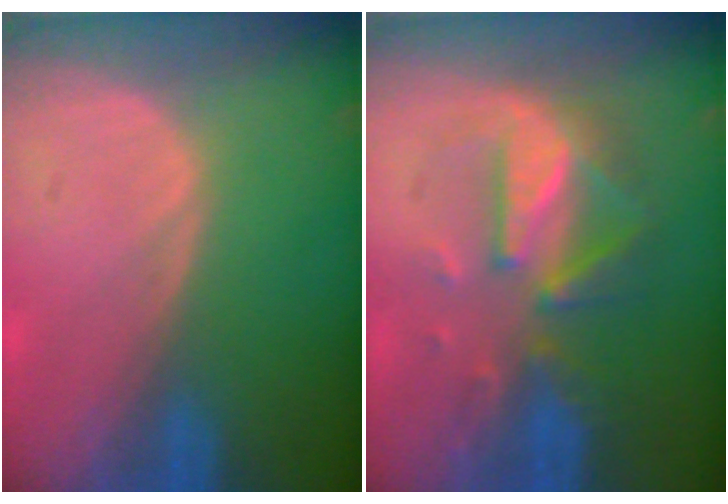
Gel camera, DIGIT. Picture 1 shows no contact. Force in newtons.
{"total": 8.1, "press": 7.9, "slide": 2.0}